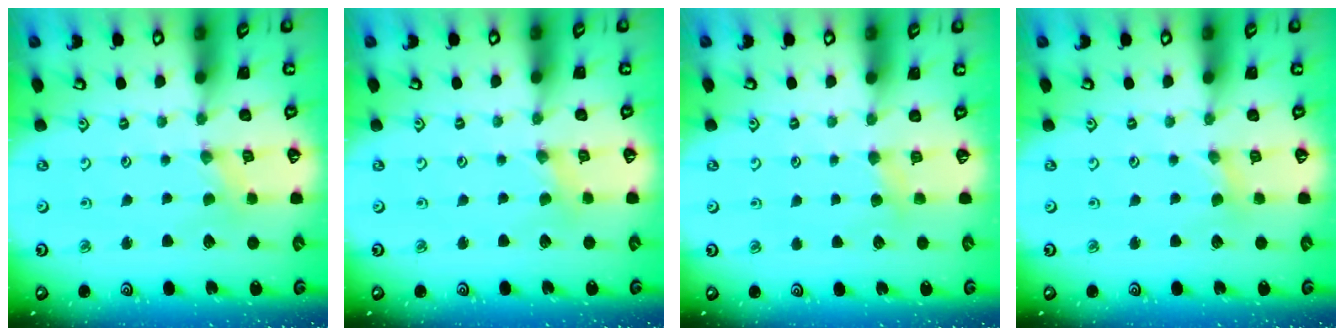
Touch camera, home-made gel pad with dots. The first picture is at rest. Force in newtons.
{"total": 1.4, "press": 1.4, "slide": 0.3}
{"total": 2.9, "press": 2.9, "slide": 0.5}
{"total": 0.8, "press": 0.7, "slide": 0.3}